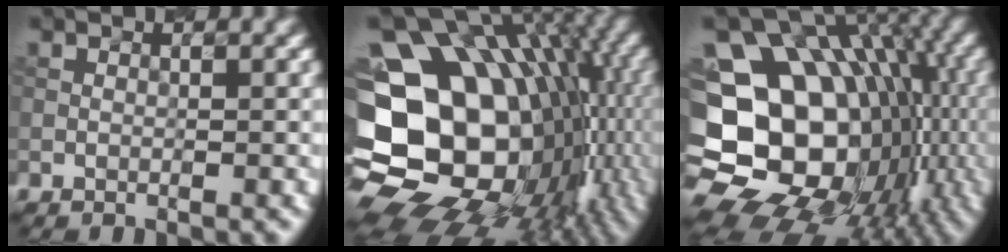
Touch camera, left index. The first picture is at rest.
{"total": 20.4, "force": [-2.8, 15.2, 13.3], "torque": [-0.225, 0.000, -0.026]}
{"total": 18.9, "force": [-3.8, 14.9, 11.1], "torque": [-0.154, 0.016, -0.056]}